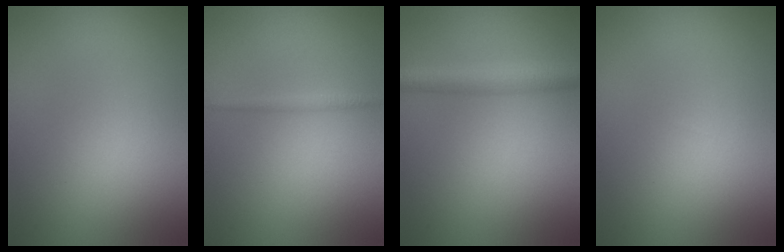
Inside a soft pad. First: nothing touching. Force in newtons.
{"total": 0.9, "press": 0.9, "slide": 0.0}
{"total": 3.4, "press": 3.4, "slide": 0.1}
{"total": 0.0}